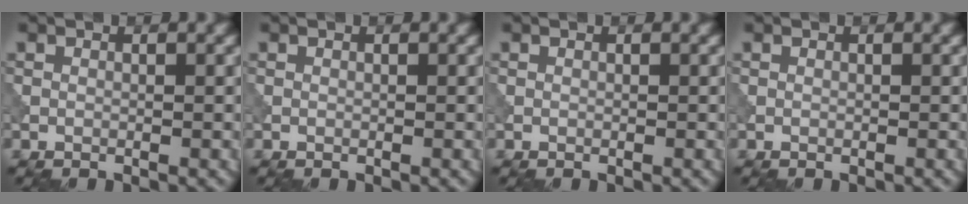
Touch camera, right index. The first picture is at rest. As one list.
[{"total": 0.0}, {"total": 0.0}, {"total": 0.0}]